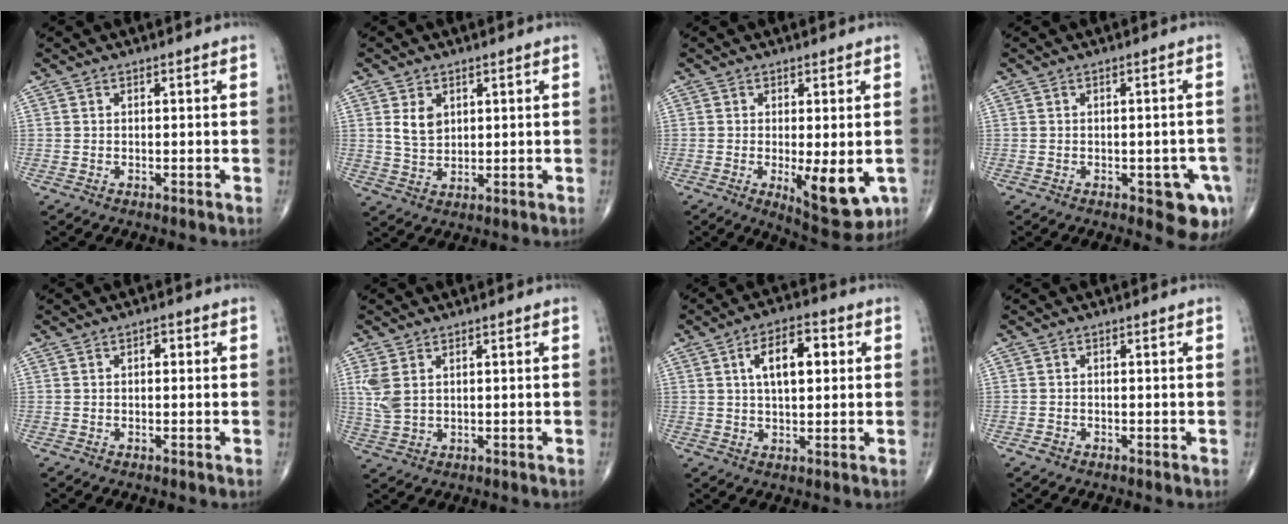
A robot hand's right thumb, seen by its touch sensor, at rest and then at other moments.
{"total": 4.7, "force": [1.7, 3.3, 2.9], "torque": [-0.039, -0.014, 0.038]}
{"total": 10.3, "force": [-2.5, 3.8, 9.3], "torque": [-0.112, -0.021, -0.025]}
{"total": 6.6, "force": [-2.6, 2.8, 5.4], "torque": [-0.039, 0.003, -0.027]}
{"total": 1.3, "force": [0.3, 0.8, 1.0], "torque": [-0.009, 0.004, 0.000]}
{"total": 4.6, "force": [1.5, 2.7, 3.3], "torque": [-0.084, 0.000, 0.041]}
{"total": 9.1, "force": [2.3, 4.4, 7.6], "torque": [-0.109, 0.009, 0.033]}
{"total": 0.7, "force": [-0.5, 0.5, 0.3], "torque": [-0.002, 0.004, -0.011]}